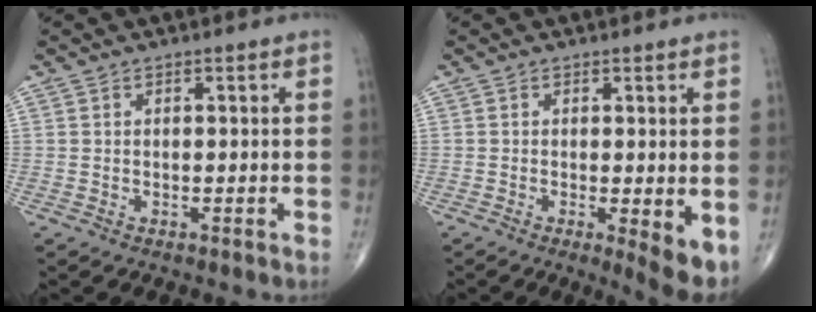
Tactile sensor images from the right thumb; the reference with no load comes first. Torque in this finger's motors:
{"motor_torque": [-0.20, 0.63, -0.03, -0.22, 0.04]}